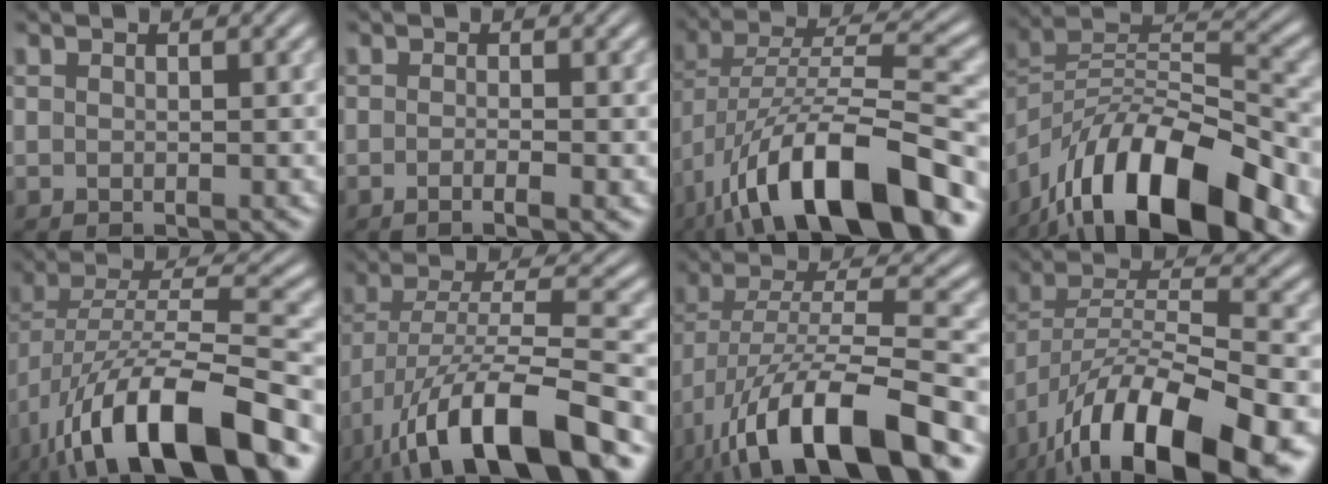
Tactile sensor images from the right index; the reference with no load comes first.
{"total": 1.7, "force": [-1.1, -0.1, 1.3], "torque": [-0.026, 0.000, -0.023]}
{"total": 12.7, "force": [-4.8, 5.3, 10.5], "torque": [-0.193, -0.025, -0.057]}
{"total": 13.8, "force": [-4.9, 7.6, 10.4], "torque": [-0.183, -0.034, -0.066]}
{"total": 12.3, "force": [-5.0, 5.3, 9.9], "torque": [-0.198, -0.036, -0.055]}
{"total": 11.1, "force": [-5.8, 3.8, 8.7], "torque": [-0.174, -0.037, -0.066]}
{"total": 11.6, "force": [-5.6, 4.5, 9.1], "torque": [-0.192, -0.044, -0.058]}
{"total": 11.4, "force": [-5.5, 5.4, 8.4], "torque": [-0.163, -0.025, -0.069]}